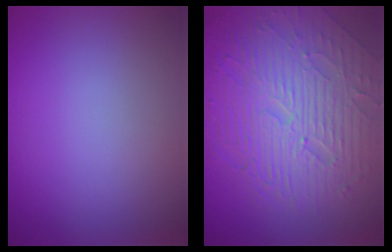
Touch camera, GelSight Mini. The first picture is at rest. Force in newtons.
{"total": 9.5, "press": 6.2, "slide": 7.2}